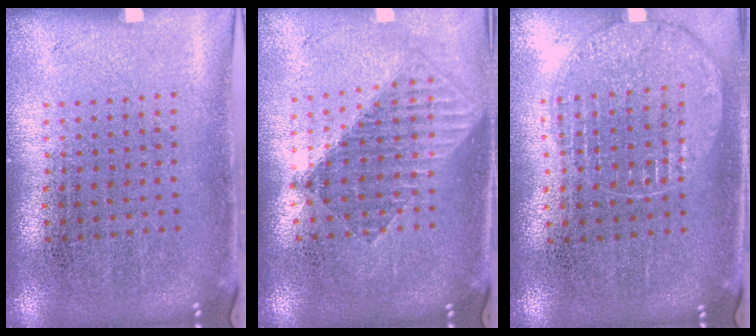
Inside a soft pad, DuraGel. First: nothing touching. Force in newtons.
{"total": 1.5, "press": 1.3, "slide": 0.8}
{"total": 1.0, "press": 1.0, "slide": 0.1}